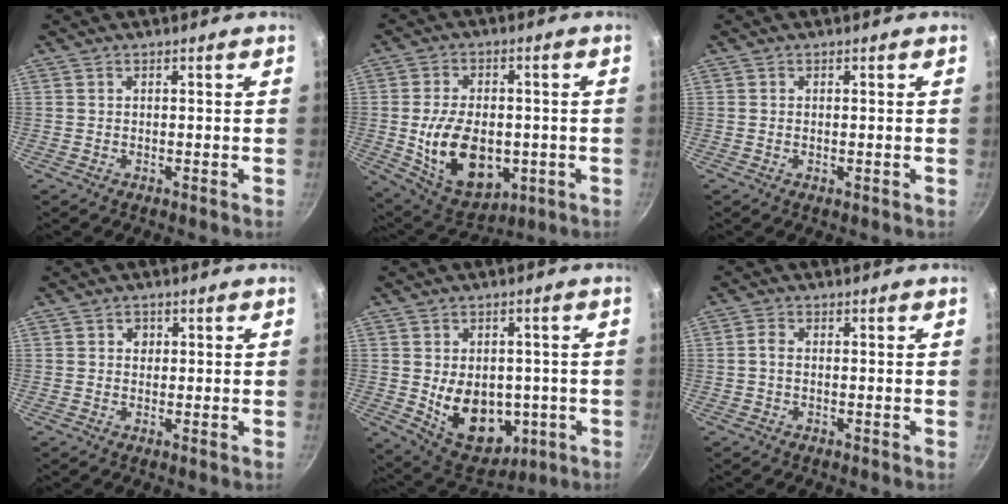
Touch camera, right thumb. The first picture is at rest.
{"total": 16.4, "force": [-2.3, 10.6, 12.3], "torque": [-0.182, -0.002, -0.018]}
{"total": 0.5, "force": [0.0, 0.3, 0.4], "torque": [-0.007, 0.000, -0.001]}
{"total": 1.9, "force": [0.4, 1.7, 0.7], "torque": [0.000, -0.004, 0.003]}
{"total": 14.7, "force": [-1.9, 10.6, 10.0], "torque": [-0.118, -0.009, -0.002]}
{"total": 2.0, "force": [-0.1, 1.3, 1.5], "torque": [-0.032, 0.008, -0.006]}